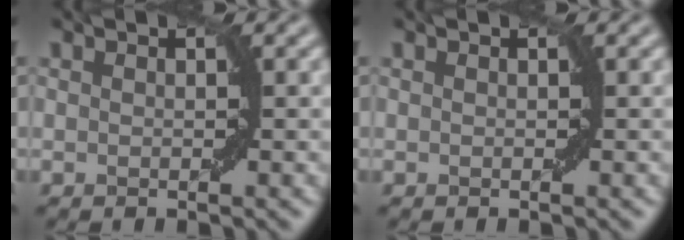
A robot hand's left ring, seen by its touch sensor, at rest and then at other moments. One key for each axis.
{"total": 0.0}